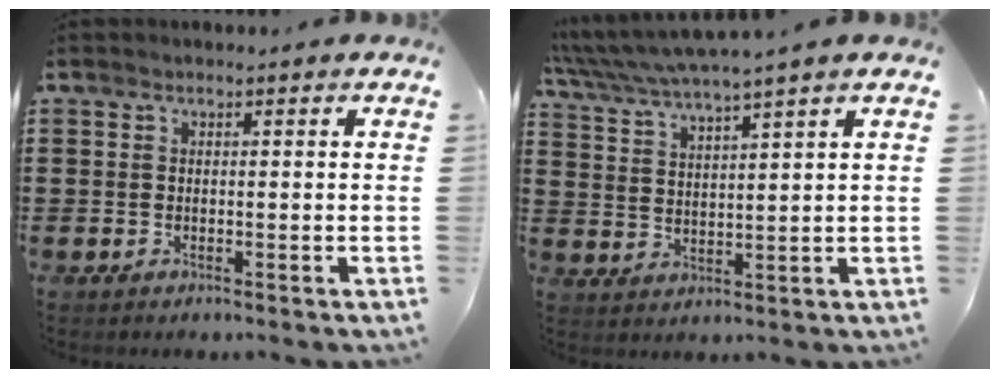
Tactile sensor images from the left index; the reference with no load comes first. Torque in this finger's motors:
{"motor_torque": [1.94, -0.19, 0.46, 0.21]}